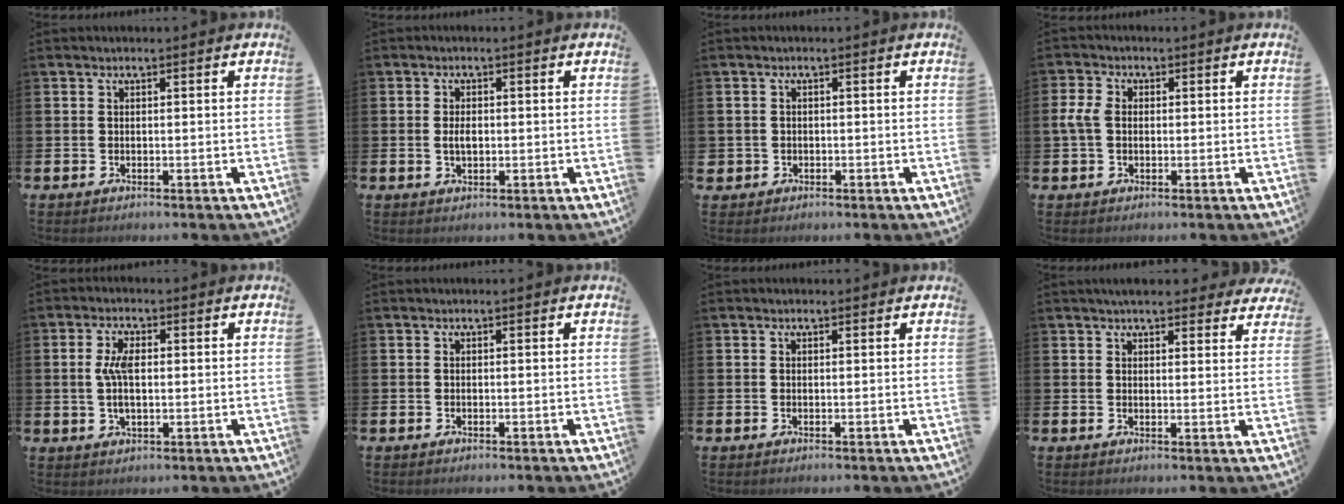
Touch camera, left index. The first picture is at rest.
{"total": 2.0, "force": [0.1, 1.1, 1.7], "torque": [-0.020, 0.000, -0.003]}
{"total": 1.2, "force": [-0.3, 1.2, 0.2], "torque": [-0.005, 0.004, -0.009]}
{"total": 3.8, "force": [0.5, 2.8, 2.5], "torque": [-0.049, 0.010, 0.007]}
{"total": 4.3, "force": [0.6, 2.0, 3.7], "torque": [-0.080, 0.004, 0.005]}
{"total": 0.0}
{"total": 0.0}
{"total": 4.4, "force": [4.1, 1.3, 1.1], "torque": [-0.017, -0.016, 0.075]}